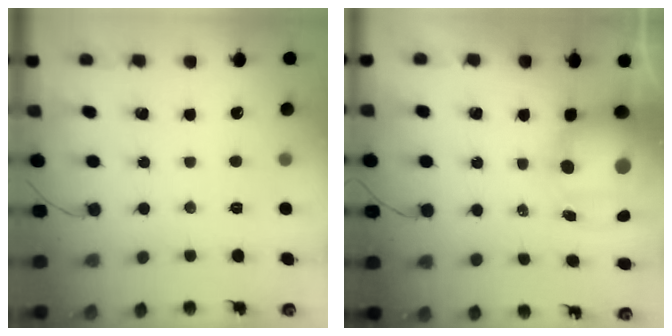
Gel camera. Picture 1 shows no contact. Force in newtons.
{"total": 12.6, "press": 12.3, "slide": 2.7}